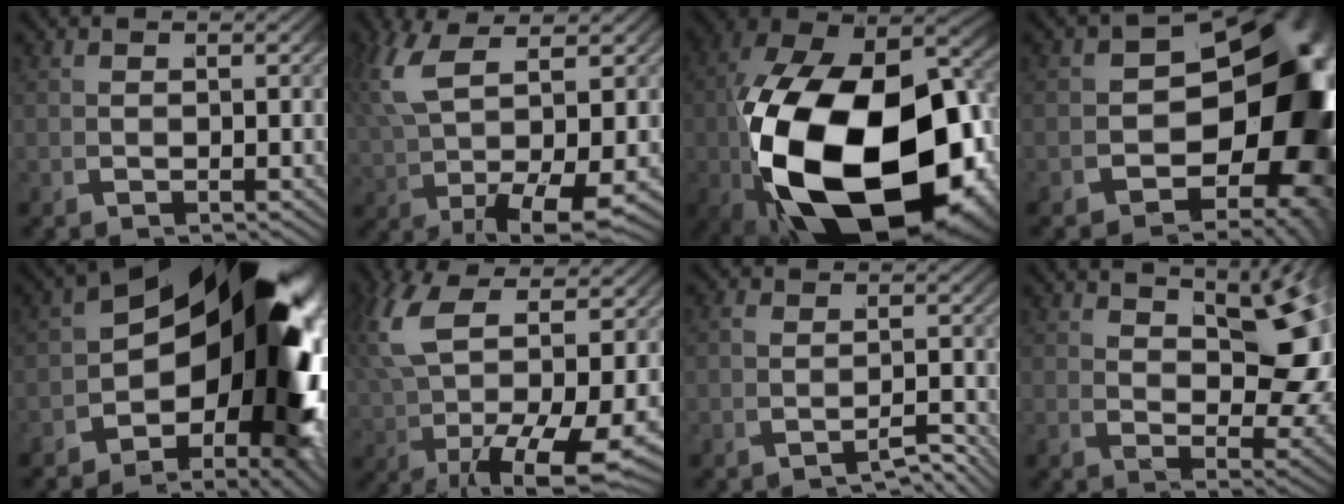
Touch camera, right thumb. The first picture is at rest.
{"total": 7.0, "force": [1.0, 3.1, 6.2], "torque": [-0.141, -0.014, 0.038]}
{"total": 31.7, "force": [-4.5, 19.2, 24.7], "torque": [-0.480, -0.115, -0.008]}
{"total": 26.5, "force": [-1.7, 18.2, 19.2], "torque": [-0.287, -0.085, -0.001]}
{"total": 24.8, "force": [0.4, 13.3, 20.9], "torque": [-0.294, -0.042, 0.016]}
{"total": 10.0, "force": [0.7, 5.2, 8.5], "torque": [-0.190, -0.025, 0.037]}
{"total": 2.3, "force": [-2.3, 0.3, 0.2], "torque": [-0.010, 0.003, -0.042]}
{"total": 6.8, "force": [1.9, 3.1, 5.8], "torque": [-0.059, -0.008, 0.041]}